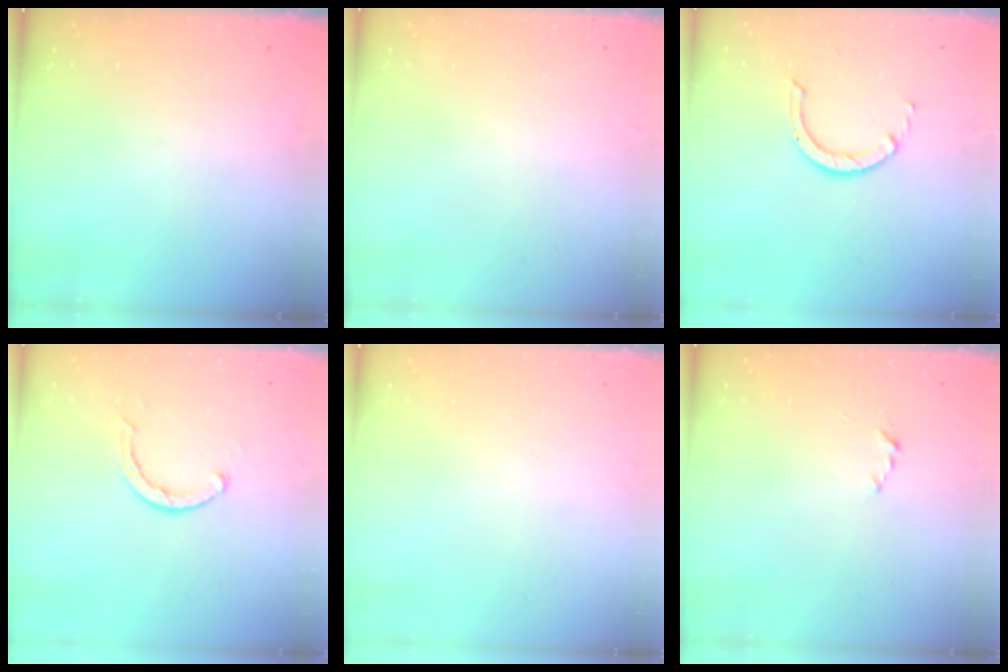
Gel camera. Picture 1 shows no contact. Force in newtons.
{"total": 2.4, "press": 2.4, "slide": 0.2}
{"total": 3.5, "press": 3.5, "slide": 0.3}
{"total": 3.7, "press": 3.7, "slide": 0.7}
{"total": 0.0}
{"total": 1.9, "press": 1.9, "slide": 0.2}